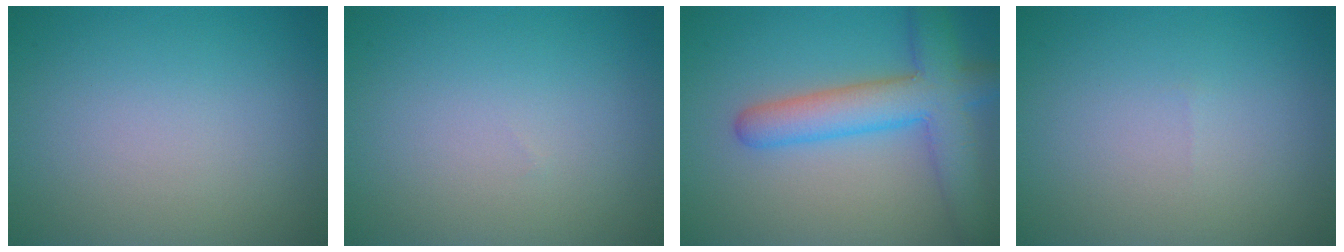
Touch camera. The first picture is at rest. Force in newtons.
{"total": 0.0}
{"total": 6.6, "press": 6.6, "slide": 0.4}
{"total": 0.0}